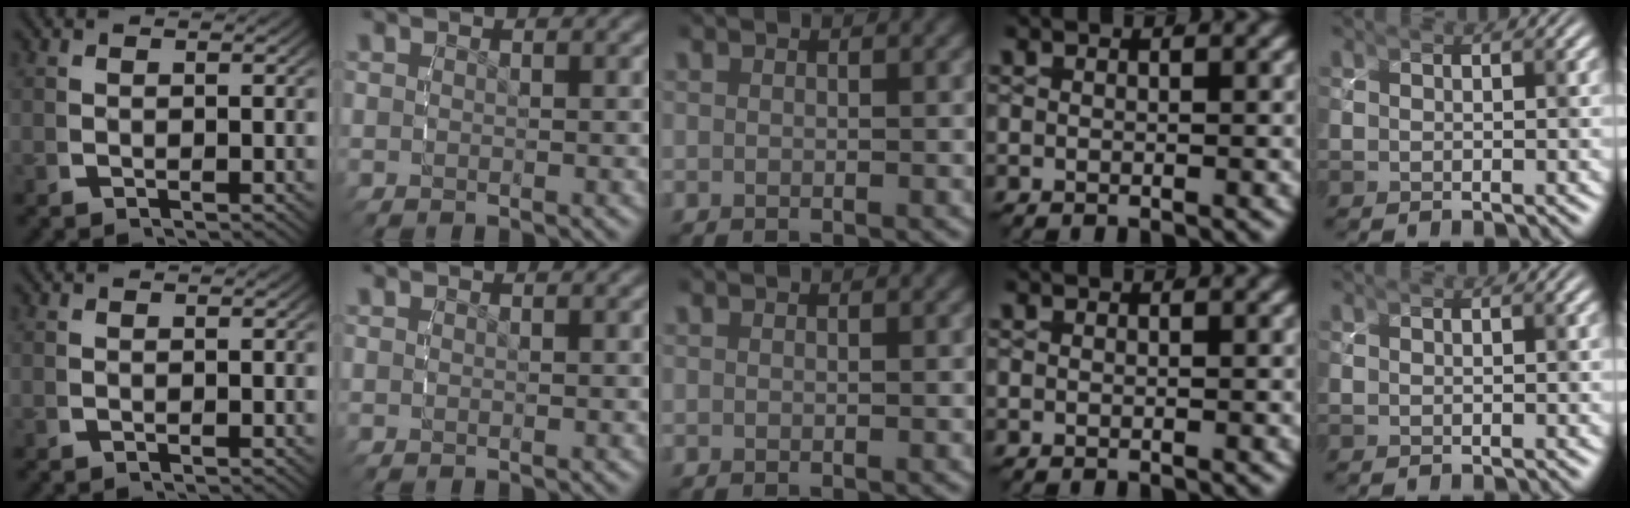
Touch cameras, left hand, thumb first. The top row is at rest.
{}